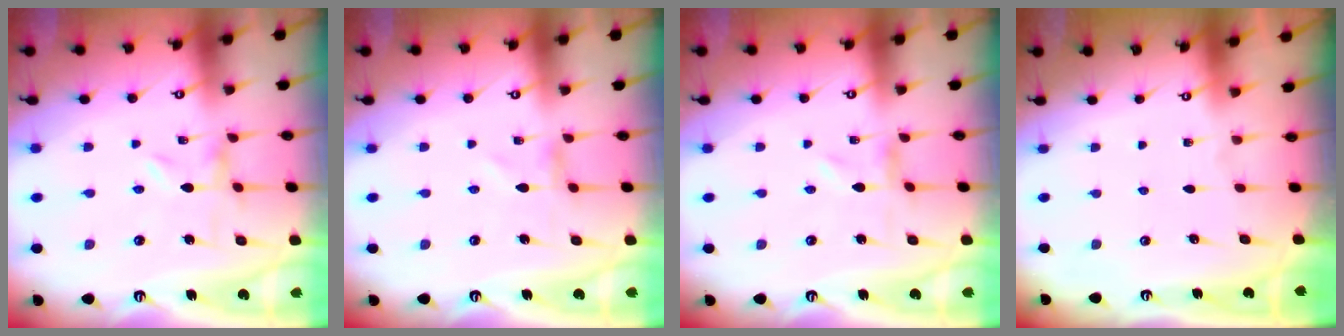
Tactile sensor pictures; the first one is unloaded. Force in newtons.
{"total": 0.7, "press": 0.7, "slide": 0.1}
{"total": 0.0}
{"total": 0.0}